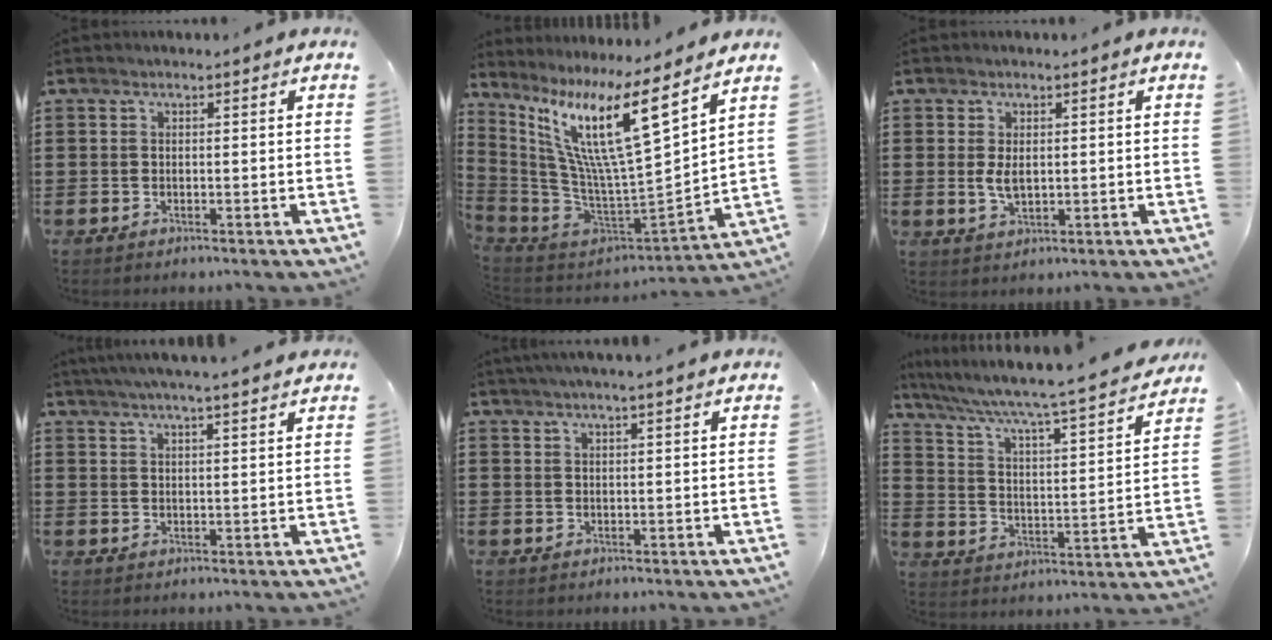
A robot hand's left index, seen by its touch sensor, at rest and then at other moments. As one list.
[{"total": 14.3, "force": [8.4, 1.3, 11.5], "torque": [-0.259, -0.065, 0.132]}, {"total": 3.0, "force": [0.1, 1.5, 2.6], "torque": [-0.059, 0.000, -0.001]}, {"total": 3.7, "force": [3.3, -0.6, 1.6], "torque": [-0.041, -0.010, 0.058]}, {"total": 2.2, "force": [1.9, -0.4, 1.0], "torque": [-0.023, 0.000, 0.036]}, {"total": 5.1, "force": [4.4, -0.1, 2.6], "torque": [-0.074, -0.048, 0.062]}]